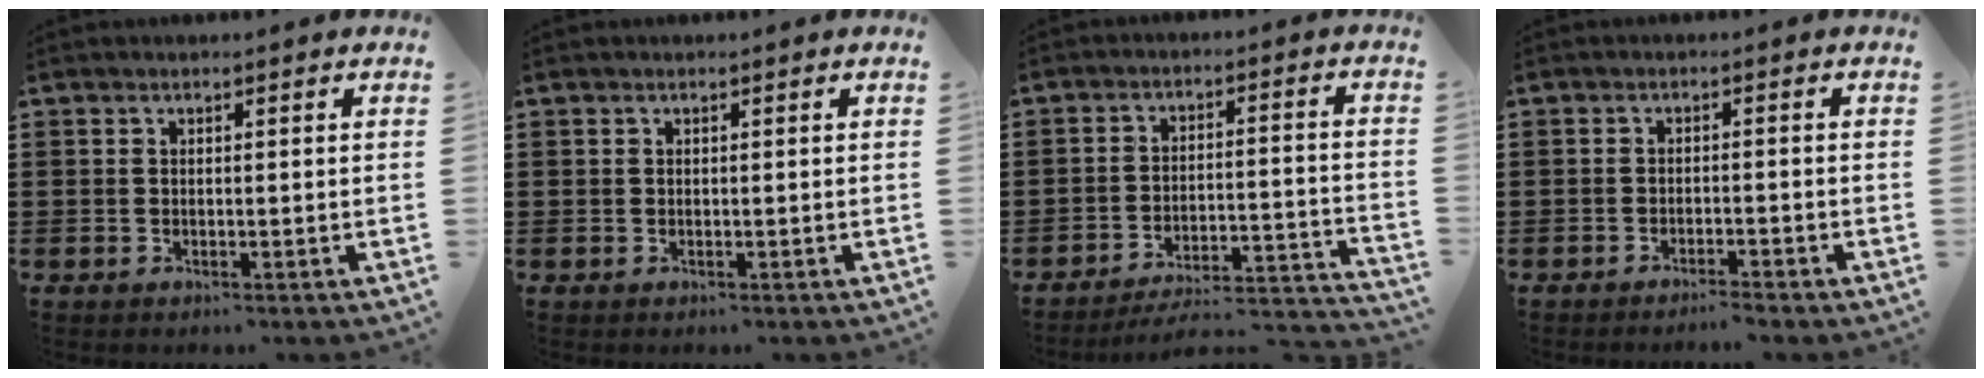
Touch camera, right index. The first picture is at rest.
{"total": 0.0}
{"total": 4.5, "force": [-4.2, 0.4, 1.6], "torque": [-0.031, -0.009, -0.088]}
{"total": 1.7, "force": [-1.6, -0.2, 0.5], "torque": [-0.009, 0.003, -0.032]}